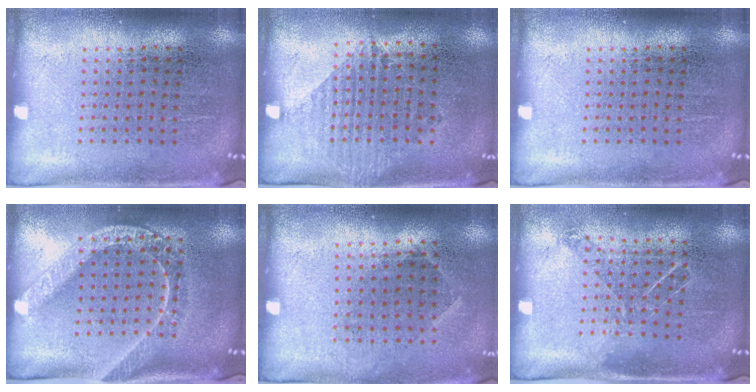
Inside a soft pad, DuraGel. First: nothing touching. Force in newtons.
{"total": 1.1, "press": 1.0, "slide": 0.5}
{"total": 0.0}
{"total": 2.1, "press": 1.7, "slide": 1.1}
{"total": 0.9, "press": 0.7, "slide": 0.7}
{"total": 0.8, "press": 0.8, "slide": 0.2}